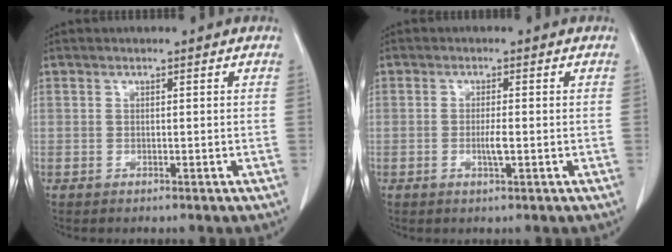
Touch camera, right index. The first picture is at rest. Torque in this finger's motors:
{"motor_torque": [0.60, 0.18, 0.33, 0.05]}